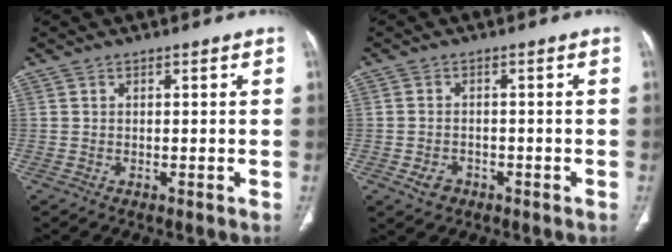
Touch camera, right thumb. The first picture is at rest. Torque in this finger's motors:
{"motor_torque": [-0.33, 0.19, -0.16, -0.01, 0.10]}